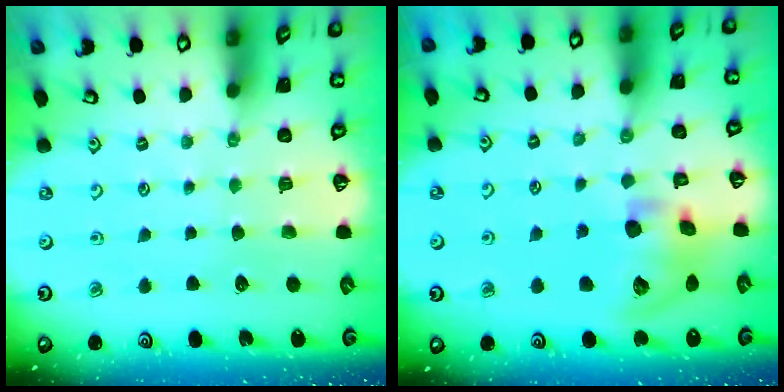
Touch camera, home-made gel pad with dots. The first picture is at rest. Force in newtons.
{"total": 13.9, "press": 13.8, "slide": 2.1}